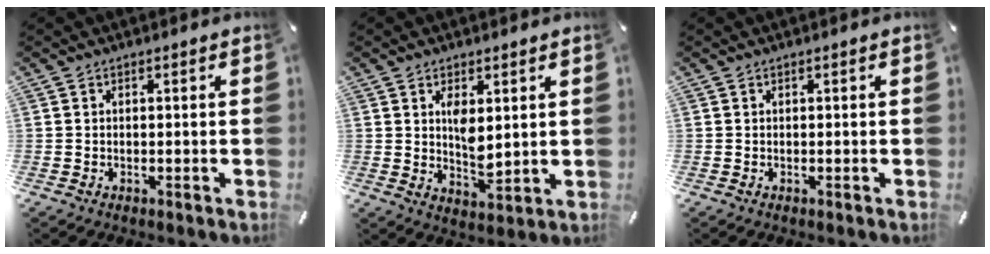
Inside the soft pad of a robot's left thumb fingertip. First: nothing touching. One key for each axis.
{"total": 5.9, "fx": 2.6, "fy": 3.1, "fz": 4.2, "tx": -0.076, "ty": -0.017, "tz": 0.041}
{"total": 0.0}